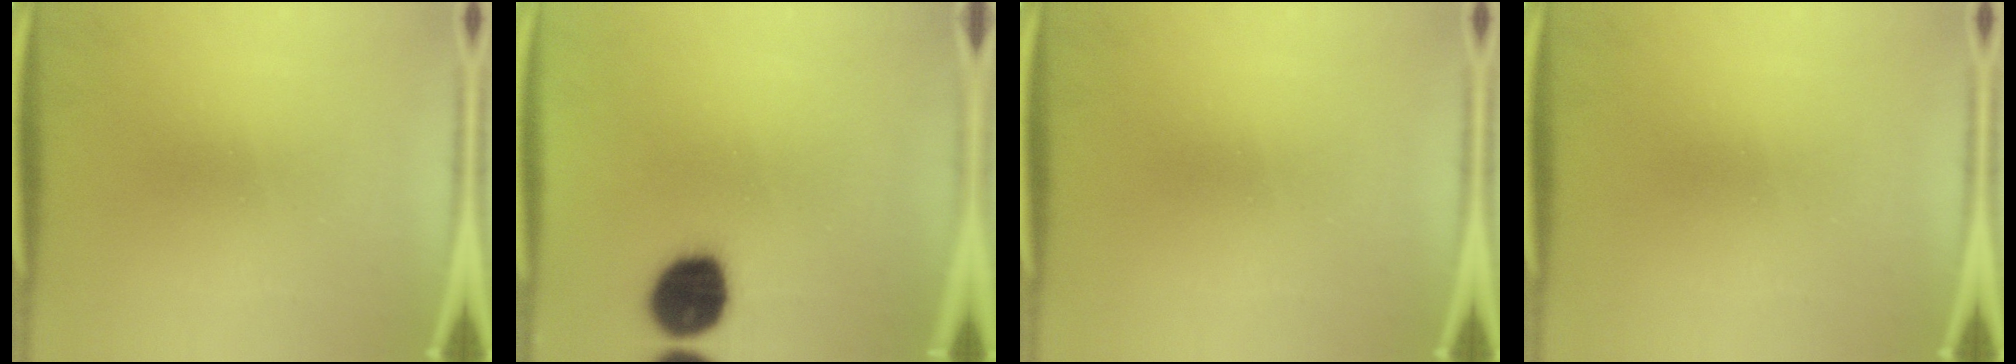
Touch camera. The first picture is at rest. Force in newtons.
{"total": 13.6}
{"total": 0.0}
{"total": 0.0}